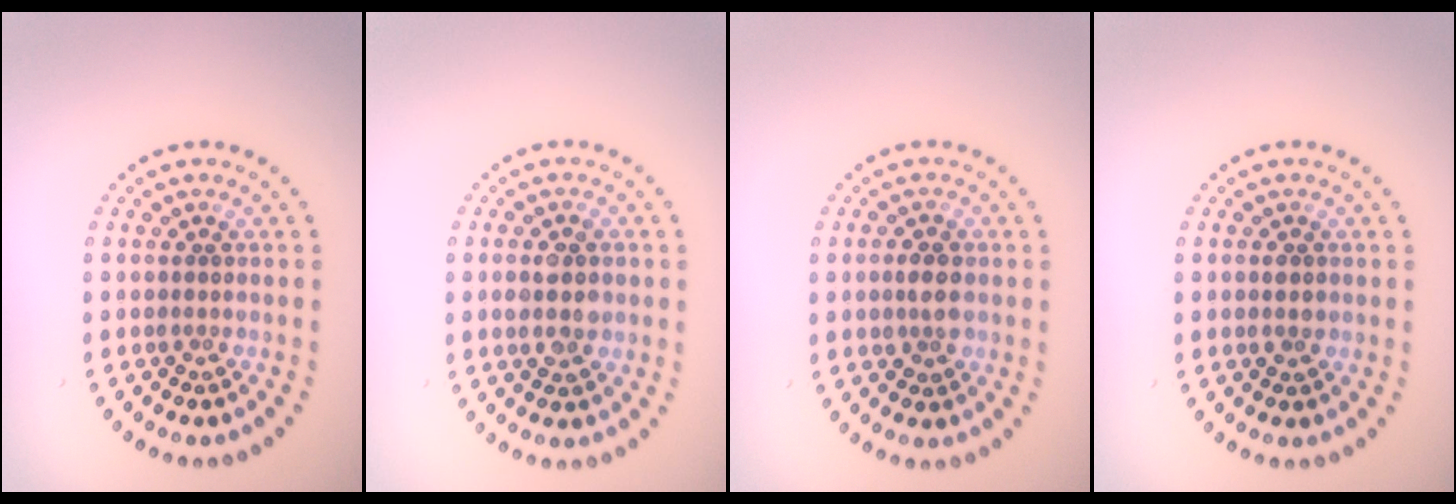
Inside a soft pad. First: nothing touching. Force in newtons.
{"total": 2.8, "press": 2.8, "slide": 0.2}
{"total": 2.1, "press": 2.1, "slide": 0.3}
{"total": 1.1, "press": 1.1, "slide": 0.2}